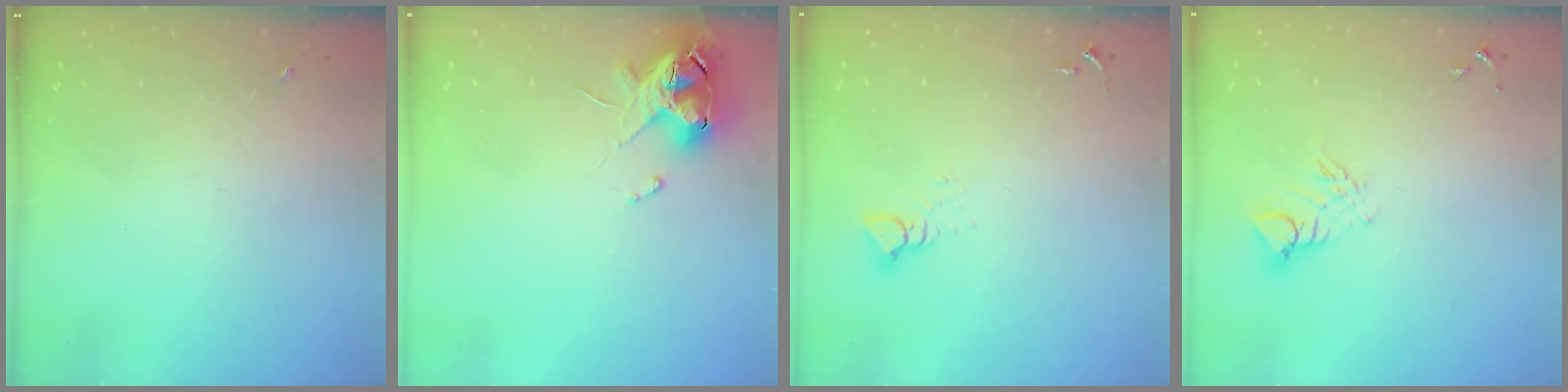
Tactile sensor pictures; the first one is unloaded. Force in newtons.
{"total": 11.5, "press": 11.4, "slide": 1.5}
{"total": 3.7, "press": 3.7, "slide": 0.1}
{"total": 6.5, "press": 6.5, "slide": 0.3}